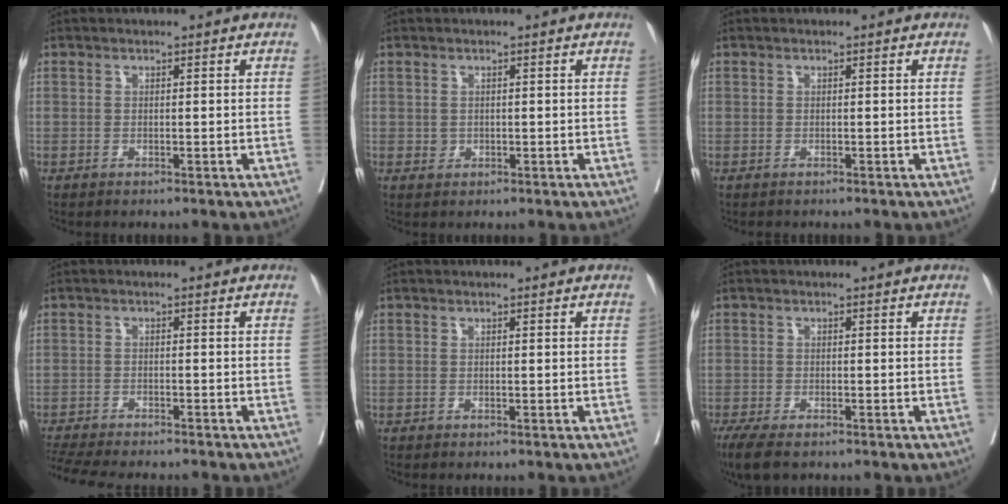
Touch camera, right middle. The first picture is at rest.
{"total": 1.0, "force": [-0.1, 1.0, 0.3], "torque": [-0.005, 0.002, 0.002]}
{"total": 0.7, "force": [-0.6, 0.4, 0.1], "torque": [-0.006, 0.001, -0.011]}
{"total": 12.2, "force": [-11.0, 2.0, 5.0], "torque": [-0.090, -0.015, -0.158]}
{"total": 0.0}
{"total": 5.4, "force": [-4.0, 1.7, 3.2], "torque": [-0.058, -0.015, -0.064]}